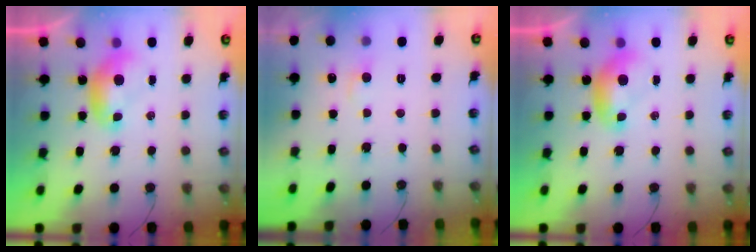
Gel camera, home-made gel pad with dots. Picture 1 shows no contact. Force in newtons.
{"total": 1.1, "press": 0.9, "slide": 0.6}
{"total": 0.0}